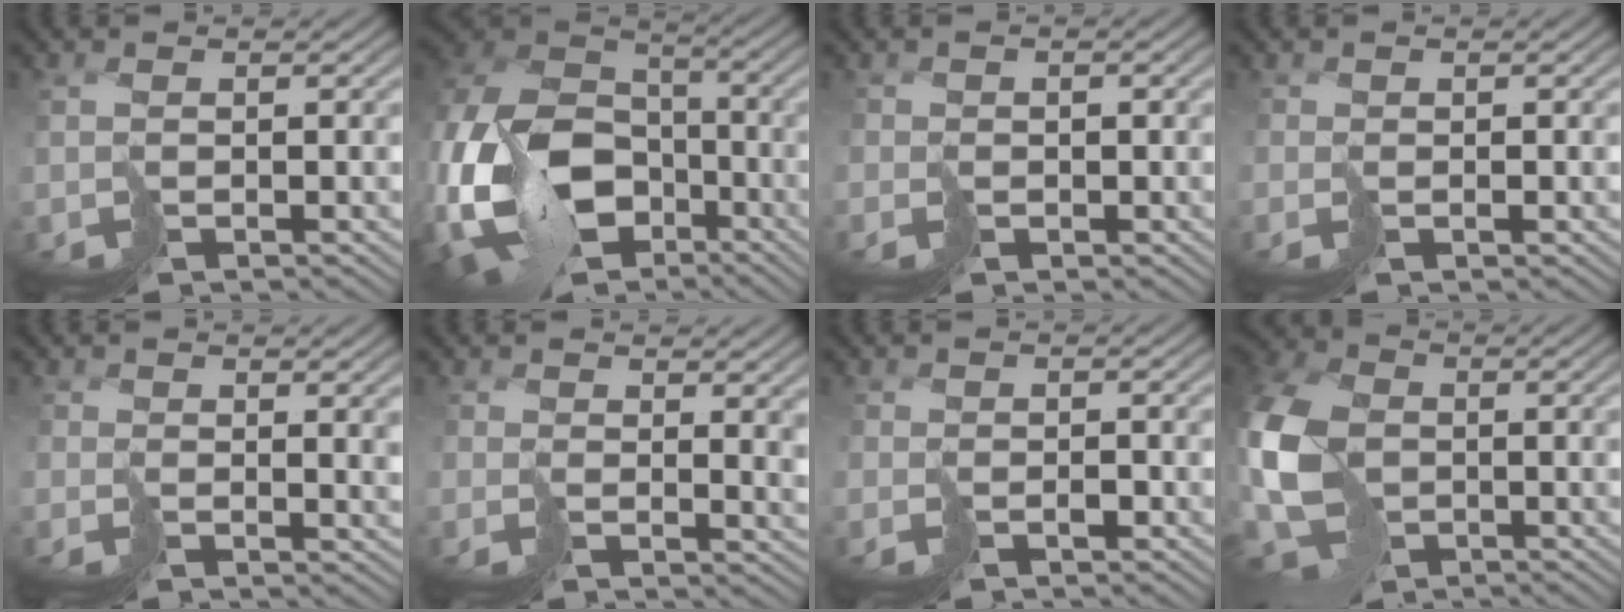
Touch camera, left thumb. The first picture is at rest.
{"total": 19.7, "force": [-7.3, 13.6, 12.2], "torque": [-0.321, -0.036, -0.098]}
{"total": 1.4, "force": [-0.3, 1.0, -0.9], "torque": [0.024, -0.005, -0.012]}
{"total": 0.9, "force": [0.1, 0.0, -0.9], "torque": [0.026, 0.000, 0.001]}
{"total": 1.8, "force": [1.6, 0.6, 0.3], "torque": [-0.004, -0.003, 0.030]}
{"total": 3.1, "force": [2.5, 1.4, 1.2], "torque": [-0.025, -0.005, 0.046]}
{"total": 0.8, "force": [-0.4, 0.4, -0.5], "torque": [0.023, -0.001, -0.009]}
{"total": 13.5, "force": [-1.6, 10.0, 9.0], "torque": [-0.251, -0.026, -0.024]}